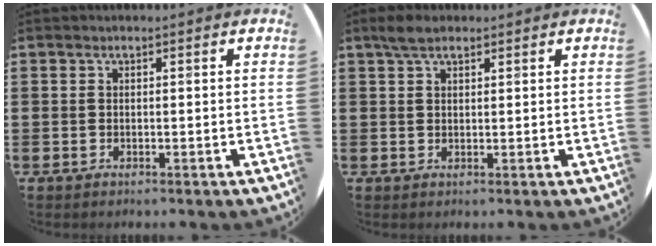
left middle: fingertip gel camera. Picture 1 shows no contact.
{"total": 2.6, "force": [2.0, 1.0, 1.3], "torque": [-0.022, 0.004, 0.035]}